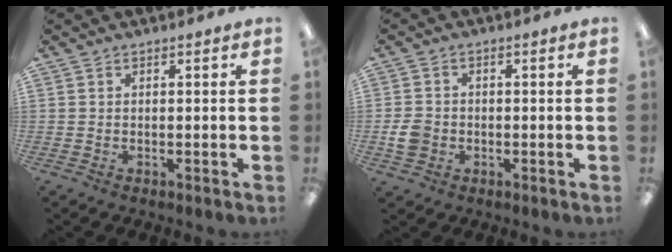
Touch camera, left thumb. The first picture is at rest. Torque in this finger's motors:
{"motor_torque": [-0.50, 0.69, 0.23, -0.26, 0.00]}